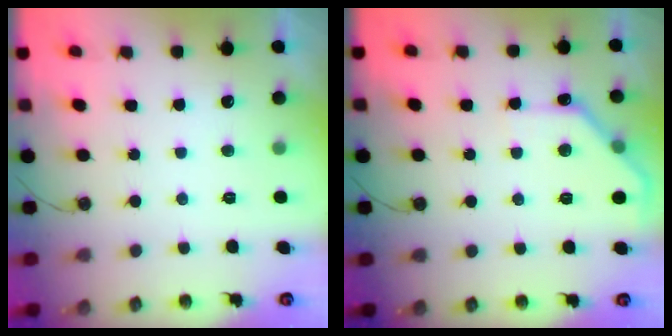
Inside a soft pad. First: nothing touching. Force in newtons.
{"total": 9.8, "press": 9.8, "slide": 0.2}